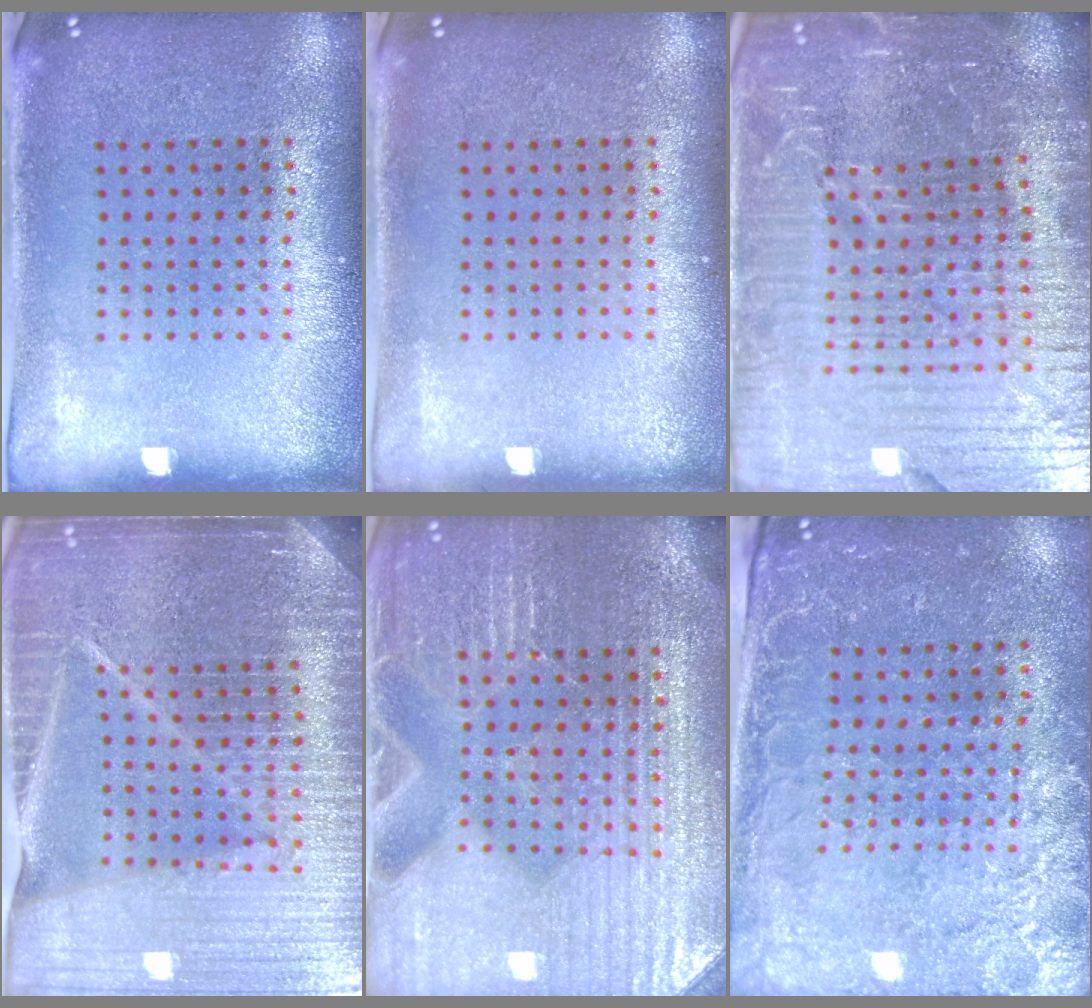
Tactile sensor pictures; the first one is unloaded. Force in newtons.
{"total": 0.0}
{"total": 7.0, "press": 6.1, "slide": 3.5}
{"total": 6.4, "press": 5.5, "slide": 3.1}
{"total": 4.9, "press": 4.6, "slide": 1.6}
{"total": 3.1, "press": 2.9, "slide": 1.1}